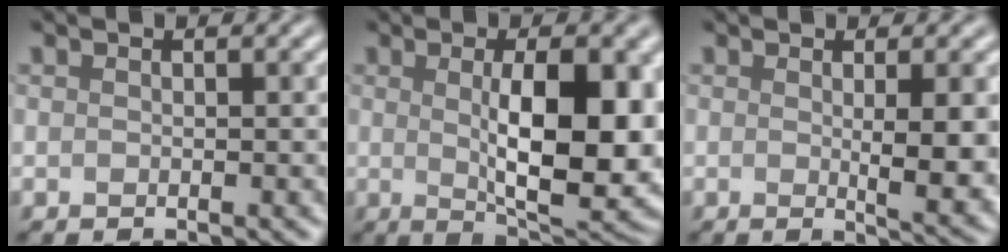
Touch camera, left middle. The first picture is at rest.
{"total": 10.4, "force": [0.5, 3.6, 9.7], "torque": [-0.137, -0.009, 0.016]}
{"total": 4.7, "force": [0.2, 0.9, 4.6], "torque": [-0.063, -0.007, 0.007]}